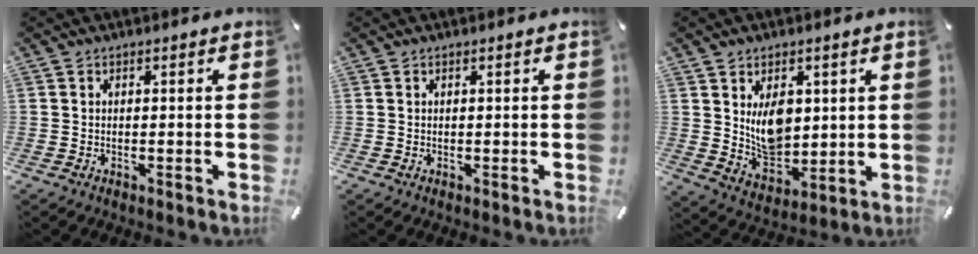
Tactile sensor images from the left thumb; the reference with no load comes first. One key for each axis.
{"total": 0.0}
{"total": 9.8, "fx": 3.4, "fy": 7.2, "fz": 5.9, "tx": -0.098, "ty": -0.017, "tz": 0.061}